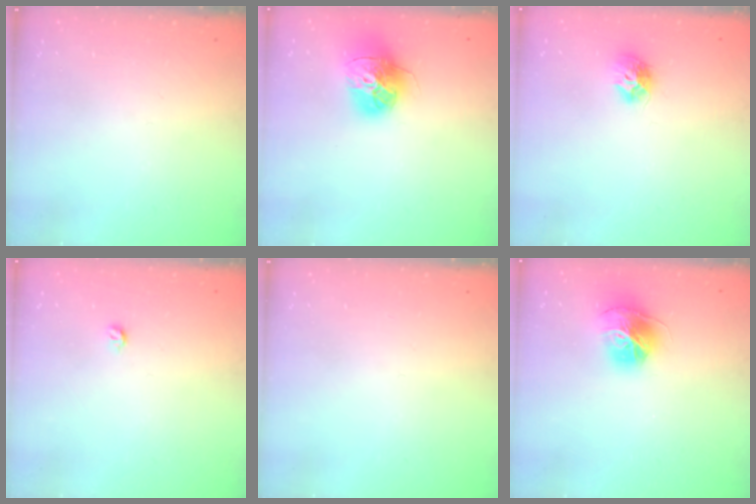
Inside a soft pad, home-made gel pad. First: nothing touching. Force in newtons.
{"total": 16.0, "press": 16.0, "slide": 1.7}
{"total": 8.6, "press": 8.5, "slide": 0.1}
{"total": 3.3, "press": 3.3, "slide": 0.7}
{"total": 0.0}
{"total": 14.8, "press": 14.7, "slide": 1.6}